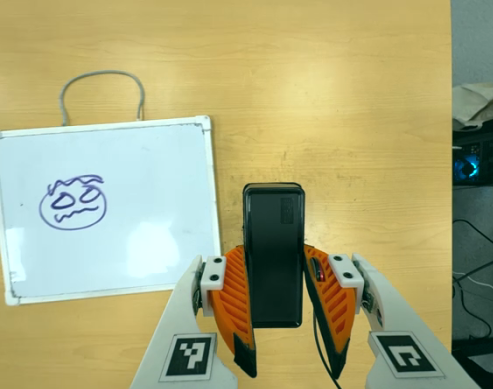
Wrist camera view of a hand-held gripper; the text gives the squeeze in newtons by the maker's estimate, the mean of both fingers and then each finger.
{"total": 4.6, "left": 3.5, "right": 5.8}